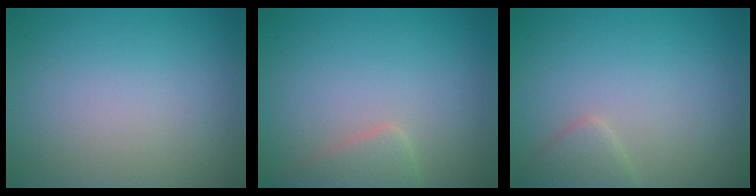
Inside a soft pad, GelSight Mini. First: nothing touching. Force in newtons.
{"total": 2.0, "press": 2.0, "slide": 0.2}
{"total": 1.6, "press": 1.6, "slide": 0.1}